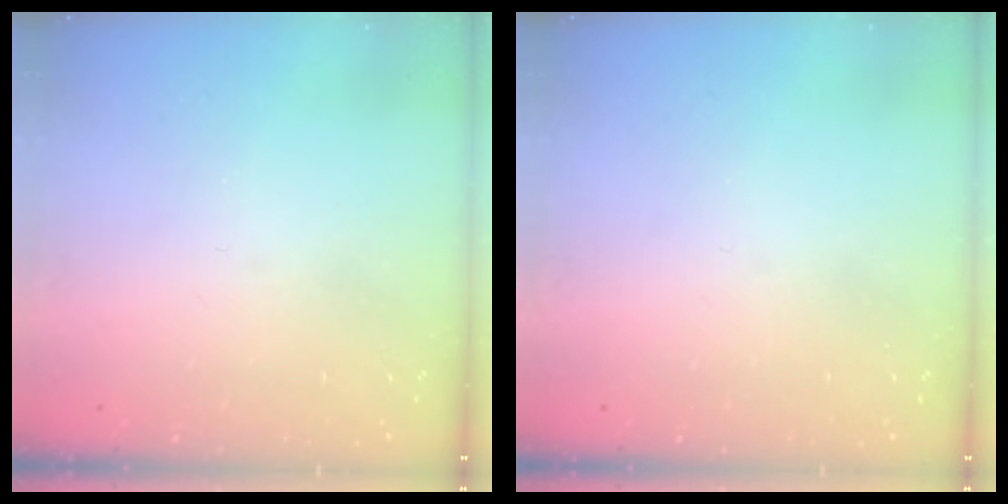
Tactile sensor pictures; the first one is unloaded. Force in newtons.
{"total": 0.0}